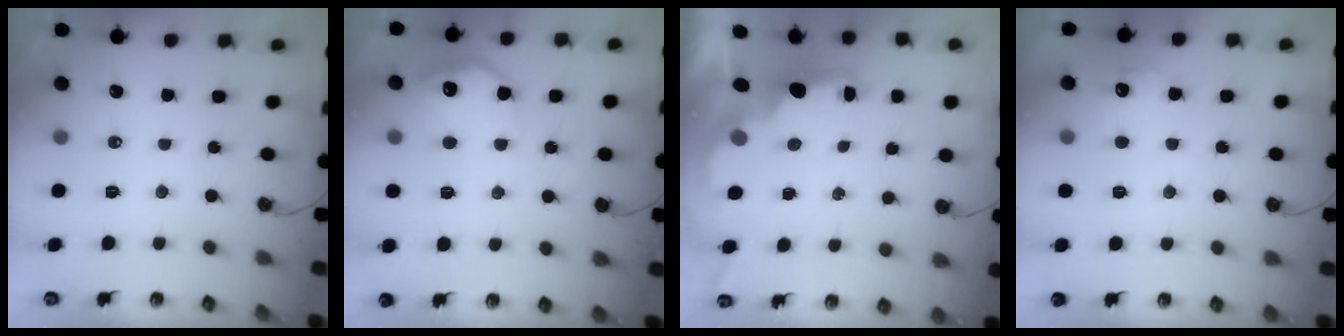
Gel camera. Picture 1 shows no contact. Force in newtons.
{"total": 11.8, "press": 11.7, "slide": 0.5}
{"total": 2.2, "press": 2.0, "slide": 0.8}
{"total": 7.0, "press": 7.0, "slide": 0.4}